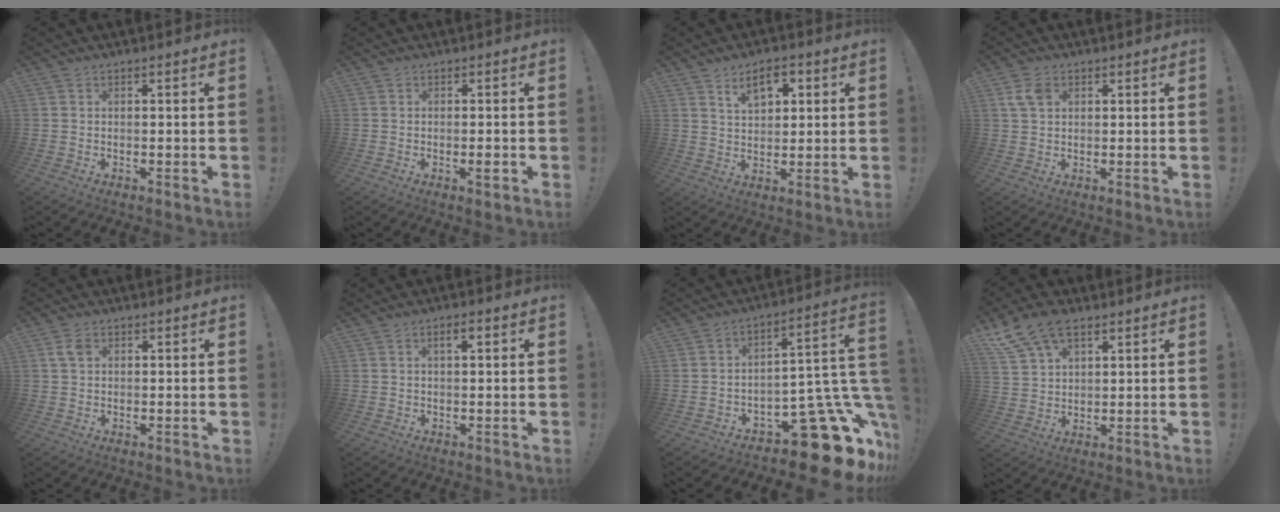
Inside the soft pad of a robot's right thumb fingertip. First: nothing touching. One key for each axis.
{"total": 1.8, "fx": -0.7, "fy": 0.3, "fz": 1.7, "tx": -0.031, "ty": 0.004, "tz": -0.010}
{"total": 8.4, "fx": 4.4, "fy": 4.5, "fz": 5.6, "tx": -0.079, "ty": -0.008, "tz": 0.077}
{"total": 5.0, "fx": 1.8, "fy": 3.5, "fz": 3.2, "tx": -0.053, "ty": 0.006, "tz": 0.036}
{"total": 3.3, "fx": 1.1, "fy": 2.2, "fz": 2.2, "tx": -0.042, "ty": 0.005, "tz": 0.022}
{"total": 2.7, "fx": 1.2, "fy": 0.6, "fz": 2.3, "tx": -0.035, "ty": -0.001, "tz": 0.015}
{"total": 20.1, "fx": -10.4, "fy": 9.0, "fz": 14.6, "tx": -0.127, "ty": 0.051, "tz": -0.160}
{"total": 11.2, "fx": 7.3, "fy": 6.1, "fz": 5.8, "tx": -0.106, "ty": -0.028, "tz": 0.143}